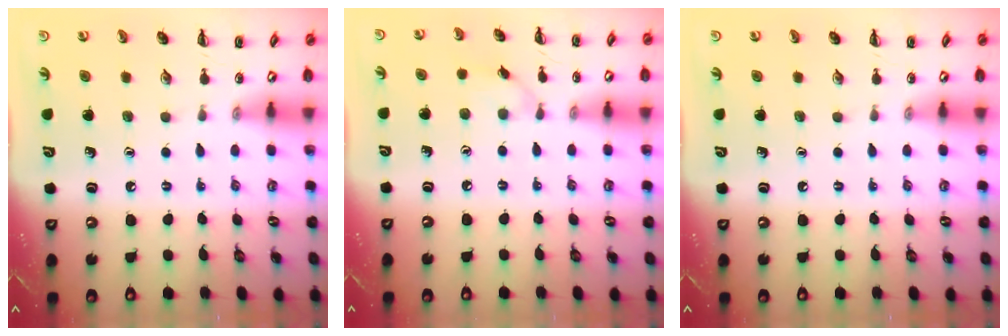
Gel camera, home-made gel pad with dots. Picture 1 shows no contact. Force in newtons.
{"total": 3.8, "press": 3.6, "slide": 1.1}
{"total": 0.0}